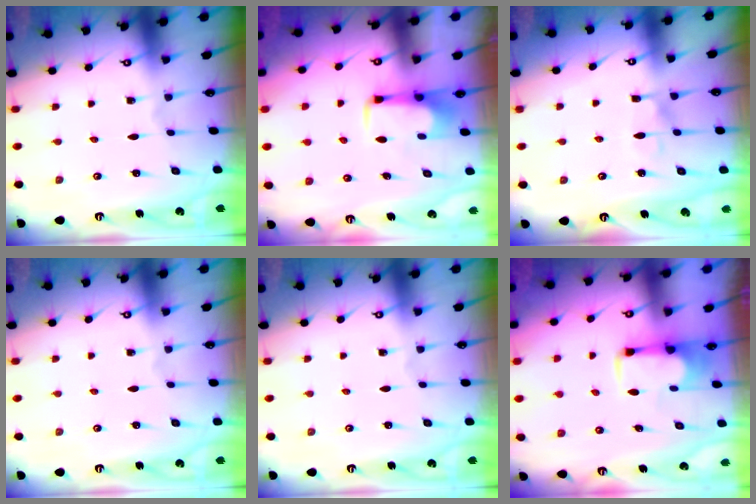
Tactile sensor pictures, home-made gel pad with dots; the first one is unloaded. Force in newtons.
{"total": 1.7, "press": 1.7, "slide": 0.4}
{"total": 6.8, "press": 6.7, "slide": 0.7}
{"total": 0.0}
{"total": 0.0}
{"total": 1.9, "press": 1.7, "slide": 0.9}